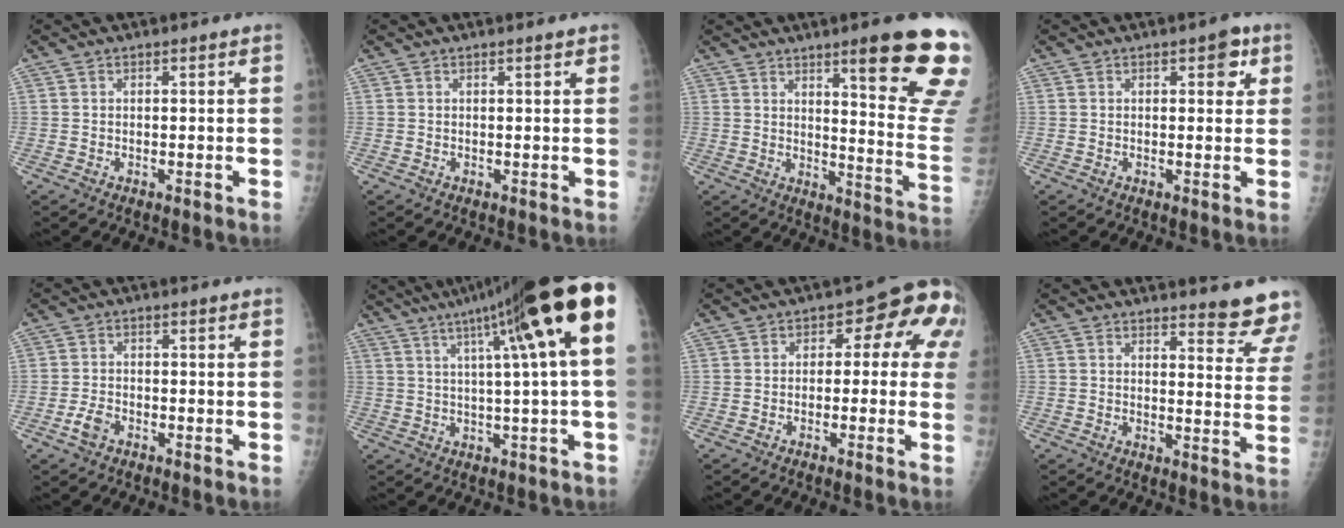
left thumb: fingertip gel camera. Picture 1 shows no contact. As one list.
[{"total": 0.9, "force": [0.6, 0.1, 0.6], "torque": [-0.007, -0.001, 0.006]}, {"total": 19.3, "force": [11.4, 2.5, 15.4], "torque": [-0.167, -0.068, 0.155]}, {"total": 3.7, "force": [1.6, 1.8, 2.7], "torque": [-0.013, -0.001, 0.012]}, {"total": 3.2, "force": [-1.8, 1.9, 1.8], "torque": [-0.040, 0.012, -0.033]}, {"total": 17.8, "force": [6.2, 0.7, 16.7], "torque": [-0.252, 0.021, 0.090]}, {"total": 10.2, "force": [1.4, 6.0, 8.2], "torque": [-0.048, 0.032, 0.002]}, {"total": 9.2, "force": [8.8, 1.2, 2.5], "torque": [-0.002, -0.082, 0.083]}]